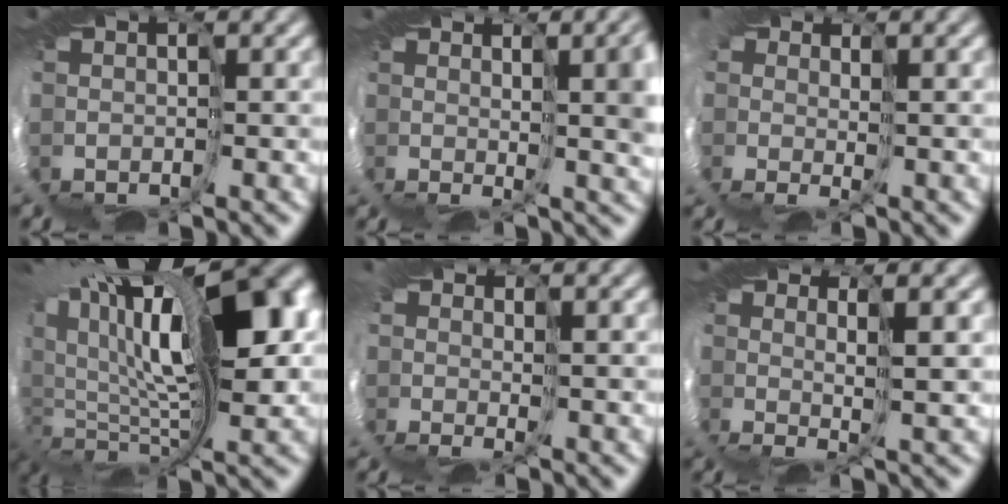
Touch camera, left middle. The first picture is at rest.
{"total": 5.9, "force": [1.6, 1.6, 5.4], "torque": [-0.073, 0.006, 0.027]}
{"total": 4.3, "force": [0.5, 3.2, 2.8], "torque": [-0.037, 0.001, 0.000]}
{"total": 16.0, "force": [5.8, 7.9, 12.6], "torque": [-0.231, 0.008, 0.109]}
{"total": 1.0, "force": [0.6, 0.5, 0.6], "torque": [-0.017, 0.001, 0.008]}
{"total": 2.0, "force": [1.2, -0.7, 1.4], "torque": [-0.025, 0.002, 0.021]}